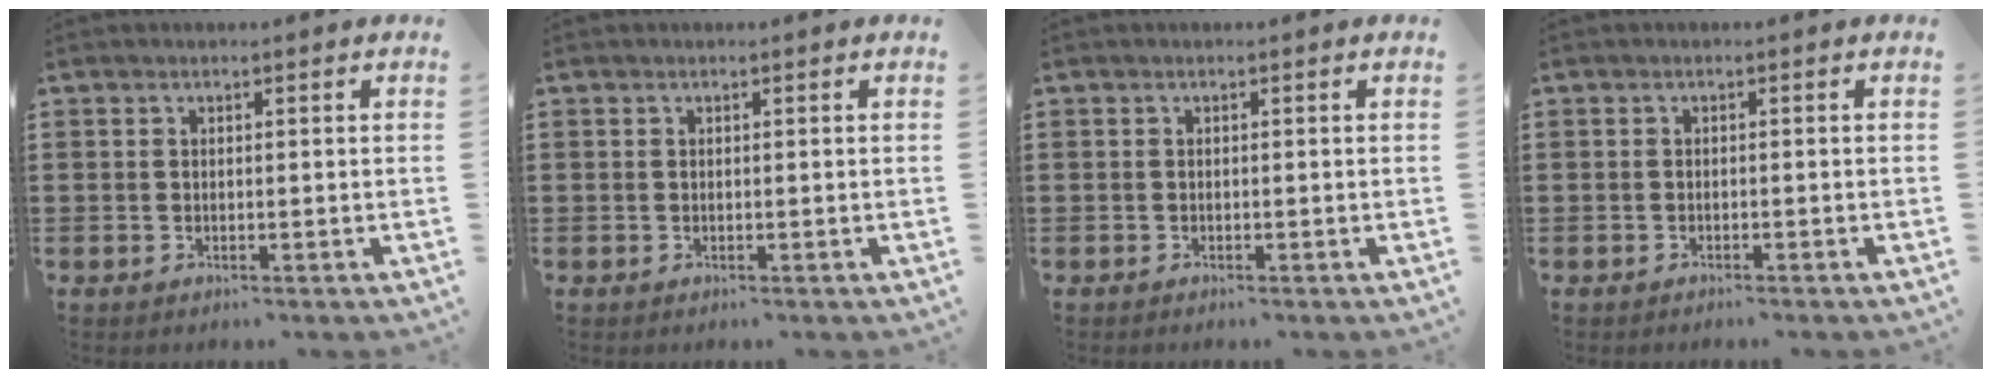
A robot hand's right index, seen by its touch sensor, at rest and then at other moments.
{"total": 0.0}
{"total": 0.0}
{"total": 0.5, "force": [-0.5, -0.1, 0.1], "torque": [-0.004, -0.004, -0.010]}